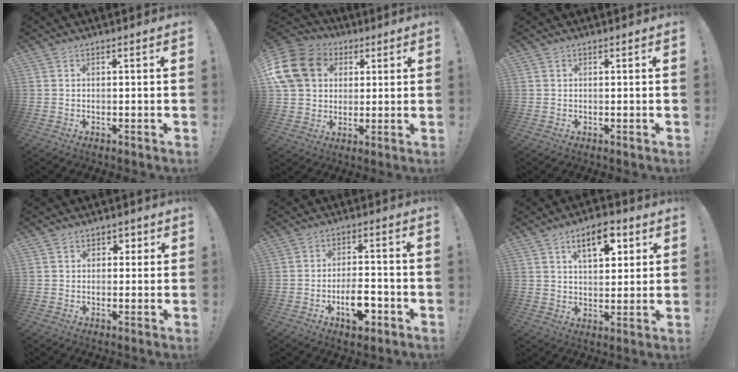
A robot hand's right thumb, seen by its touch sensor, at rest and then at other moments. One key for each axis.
{"total": 17.4, "fx": 5.3, "fy": 14.1, "fz": 8.6, "tx": -0.154, "ty": -0.009, "tz": 0.109}
{"total": 0.0}
{"total": 2.9, "fx": 0.5, "fy": 2.6, "fz": 1.0, "tx": -0.007, "ty": 0.004, "tz": 0.006}
{"total": 9.5, "fx": -4.2, "fy": 4.7, "fz": 7.1, "tx": -0.114, "ty": 0.019, "tz": -0.072}
{"total": 10.6, "fx": 5.1, "fy": 5.2, "fz": 7.7, "tx": -0.112, "ty": -0.008, "tz": 0.087}